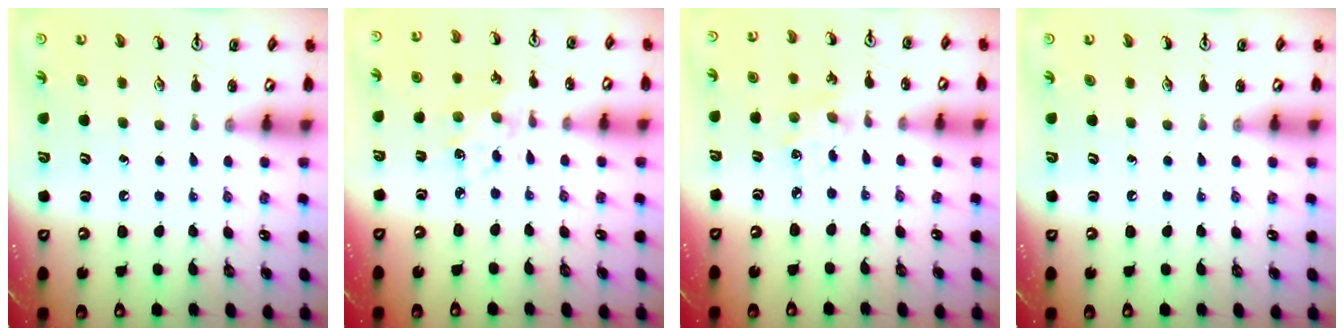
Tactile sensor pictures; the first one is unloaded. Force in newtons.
{"total": 2.9, "press": 2.9, "slide": 0.2}
{"total": 2.2, "press": 2.2, "slide": 0.3}
{"total": 0.0}